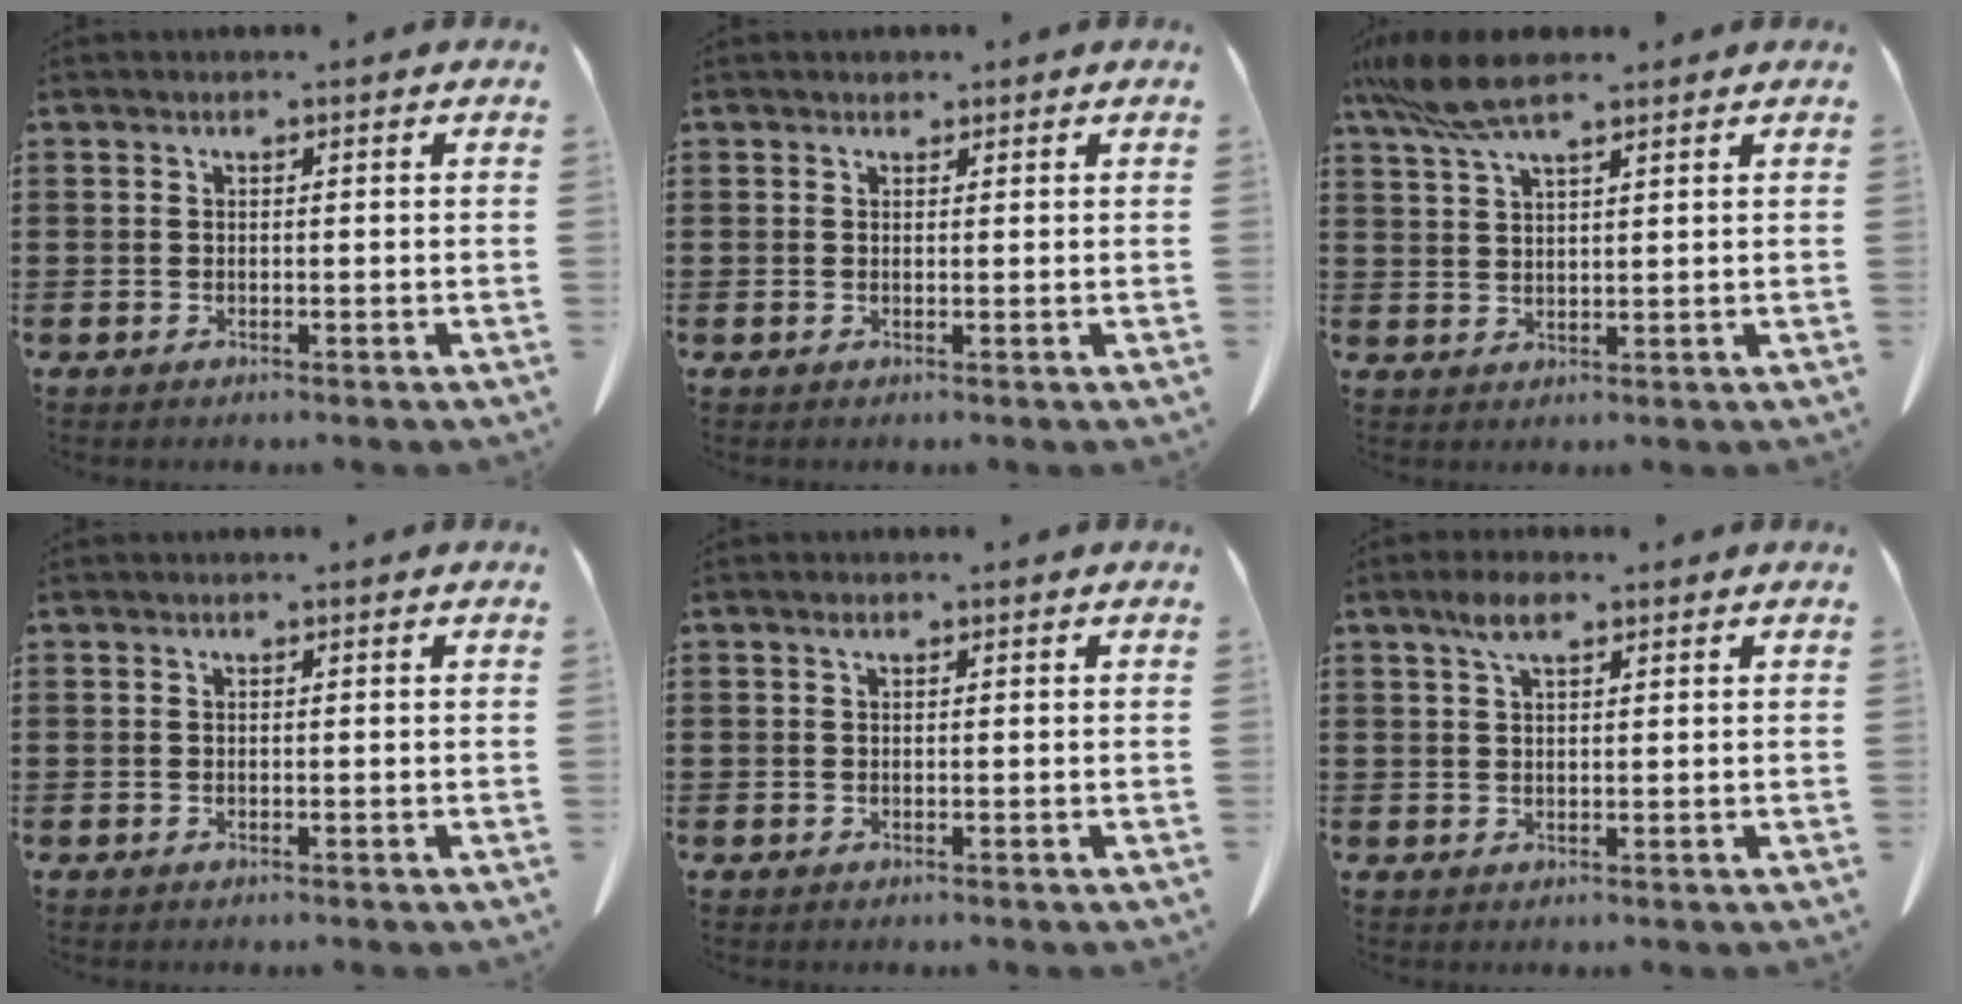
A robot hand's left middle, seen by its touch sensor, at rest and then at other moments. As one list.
[{"total": 1.0, "force": [0.8, 0.6, 0.0], "torque": [0.005, -0.001, 0.016]}, {"total": 7.4, "force": [5.5, 1.4, 4.7], "torque": [-0.112, -0.009, 0.100]}, {"total": 0.0}, {"total": 0.6, "force": [0.3, 0.4, 0.4], "torque": [-0.010, 0.001, 0.007]}, {"total": 3.9, "force": [2.3, 1.3, 2.8], "torque": [-0.062, 0.006, 0.041]}]